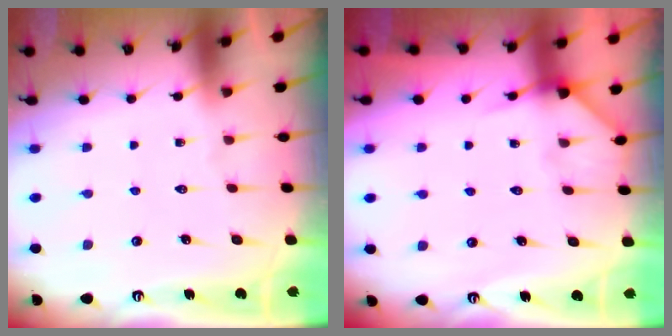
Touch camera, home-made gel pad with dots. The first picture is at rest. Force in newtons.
{"total": 4.1, "press": 4.0, "slide": 0.5}